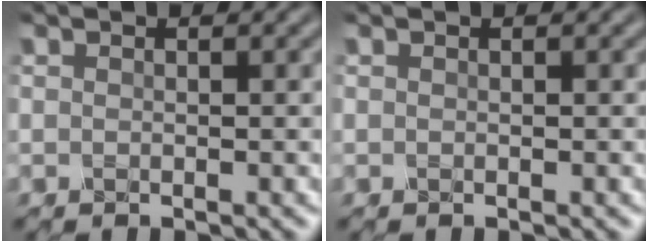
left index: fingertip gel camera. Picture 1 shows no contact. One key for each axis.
{"total": 0.0}